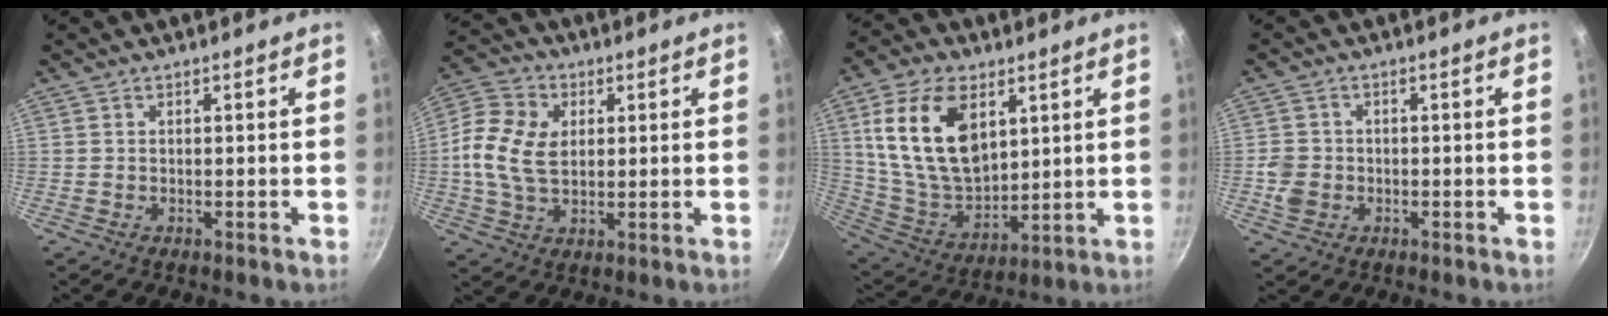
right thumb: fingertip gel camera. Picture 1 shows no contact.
{"total": 12.3, "force": [1.3, 8.4, 8.9], "torque": [-0.173, 0.009, 0.020]}
{"total": 19.3, "force": [6.6, 11.3, 14.2], "torque": [-0.244, -0.026, 0.133]}
{"total": 4.2, "force": [-1.0, 3.5, 2.0], "torque": [-0.034, 0.008, -0.016]}